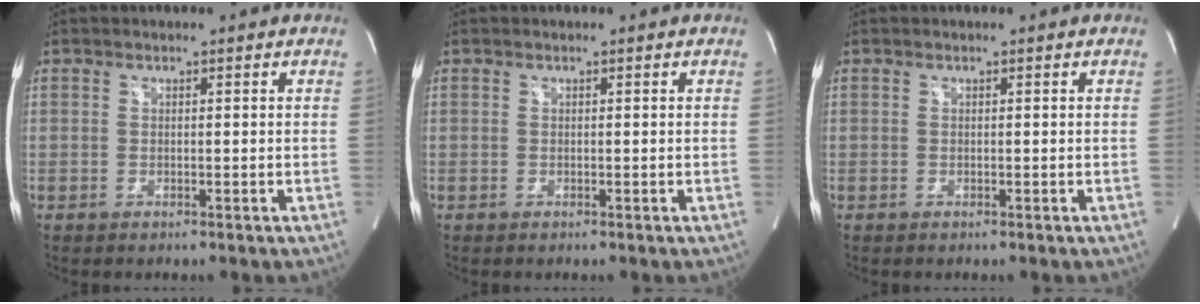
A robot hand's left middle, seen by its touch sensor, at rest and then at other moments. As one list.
[{"total": 0.0}, {"total": 0.0}]